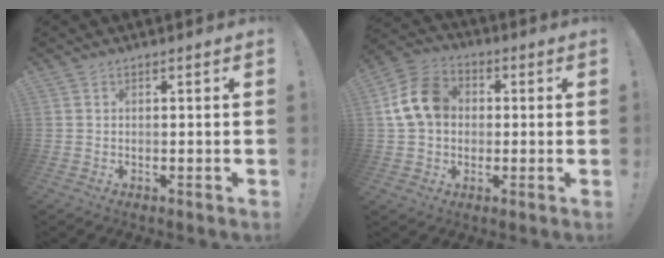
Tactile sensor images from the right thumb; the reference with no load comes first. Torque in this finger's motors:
{"motor_torque": [0.80, 0.62, 0.87, 0.02, 0.06]}